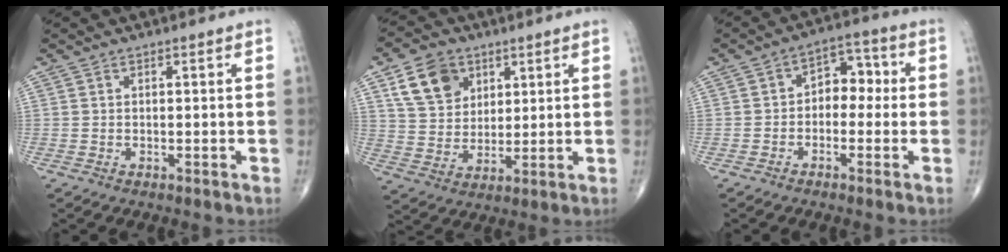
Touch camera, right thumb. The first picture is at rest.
{"total": 10.7, "force": [5.1, 7.9, 5.0], "torque": [-0.065, -0.018, 0.100]}
{"total": 6.6, "force": [-0.4, 4.7, 4.6], "torque": [-0.032, 0.032, -0.022]}